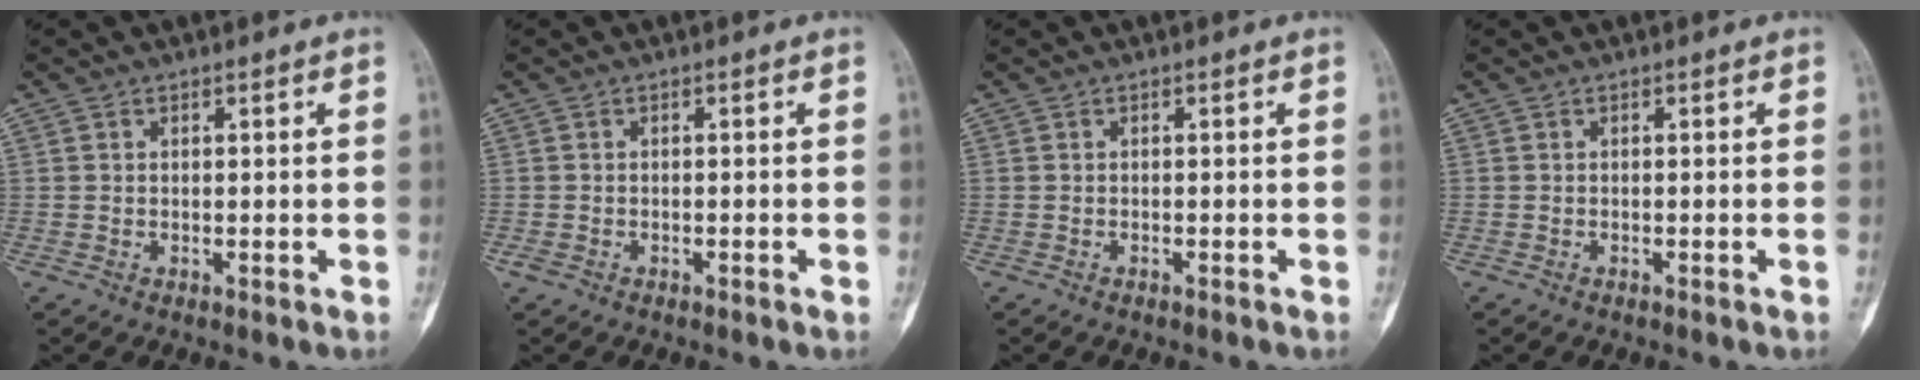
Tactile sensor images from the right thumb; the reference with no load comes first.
{"total": 0.9, "force": [-0.7, 0.3, 0.6], "torque": [-0.012, 0.004, -0.013]}
{"total": 0.5, "force": [-0.5, -0.1, 0.3], "torque": [-0.004, 0.002, -0.006]}
{"total": 0.5, "force": [-0.4, -0.2, 0.3], "torque": [0.002, 0.007, -0.008]}